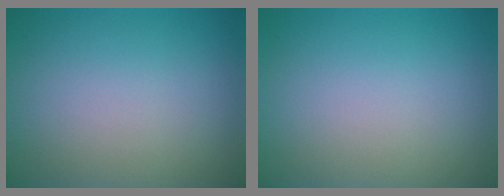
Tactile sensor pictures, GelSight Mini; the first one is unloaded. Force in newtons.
{"total": 0.0}